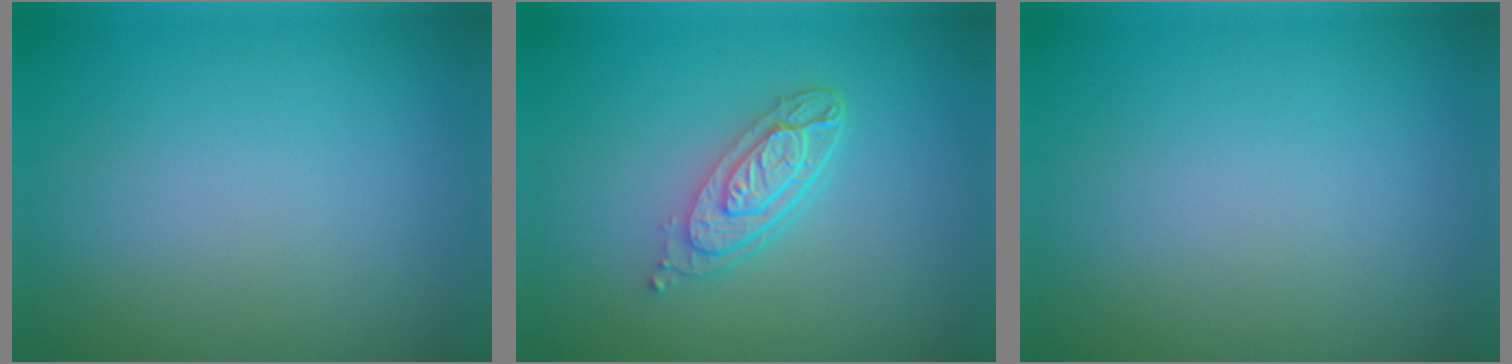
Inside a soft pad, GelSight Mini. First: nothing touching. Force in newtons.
{"total": 3.8, "press": 2.8, "slide": 2.6}
{"total": 0.0}